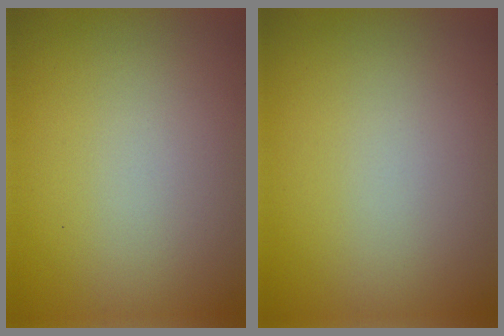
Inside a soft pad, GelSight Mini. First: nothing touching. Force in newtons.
{"total": 0.0}